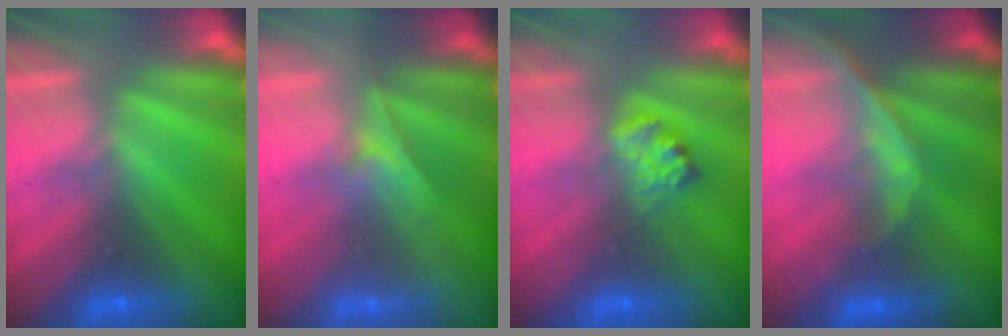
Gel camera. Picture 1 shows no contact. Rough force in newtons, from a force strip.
{"total": 1.9}
{"total": 2.4}
{"total": 1.1}